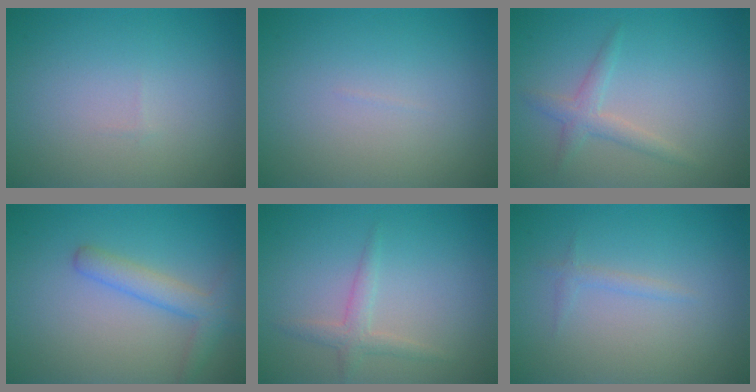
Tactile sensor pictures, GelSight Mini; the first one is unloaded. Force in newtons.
{"total": 0.0}
{"total": 1.9, "press": 1.9, "slide": 0.1}
{"total": 2.9, "press": 2.9, "slide": 0.2}
{"total": 1.8, "press": 1.8, "slide": 0.0}
{"total": 0.8, "press": 0.8, "slide": 0.1}